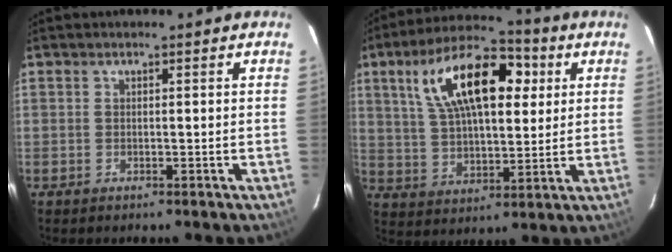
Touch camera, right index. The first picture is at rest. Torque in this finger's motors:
{"motor_torque": [0.76, 0.09, 1.06, 0.21]}